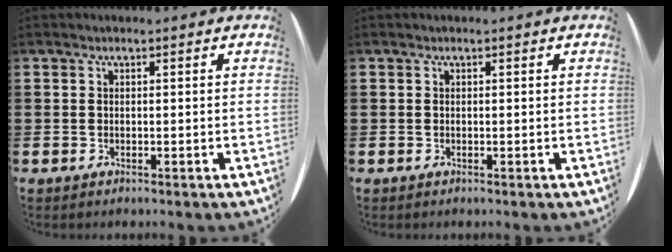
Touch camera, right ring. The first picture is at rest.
{"total": 0.0}